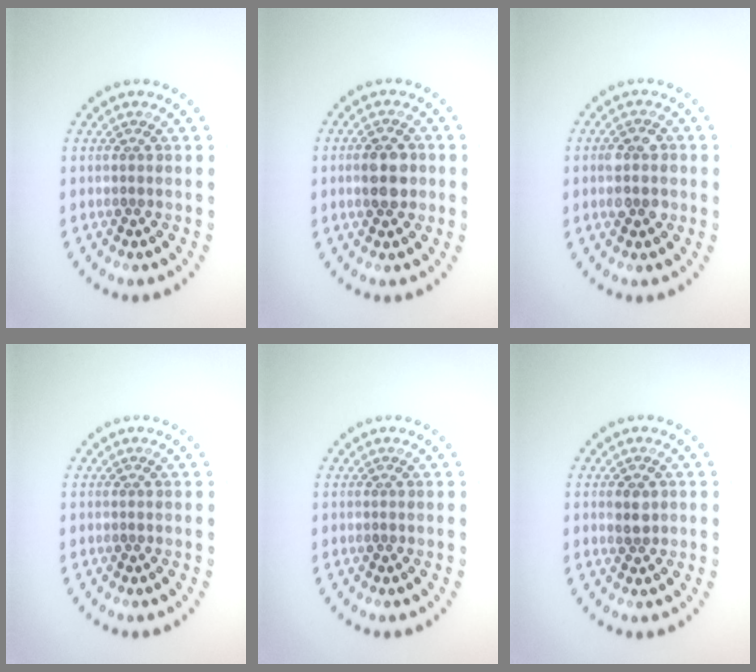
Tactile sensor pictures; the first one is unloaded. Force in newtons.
{"total": 3.2, "press": 3.2, "slide": 0.2}
{"total": 2.6, "press": 2.6, "slide": 0.3}
{"total": 0.0}
{"total": 0.0}
{"total": 1.4, "press": 1.4, "slide": 0.2}